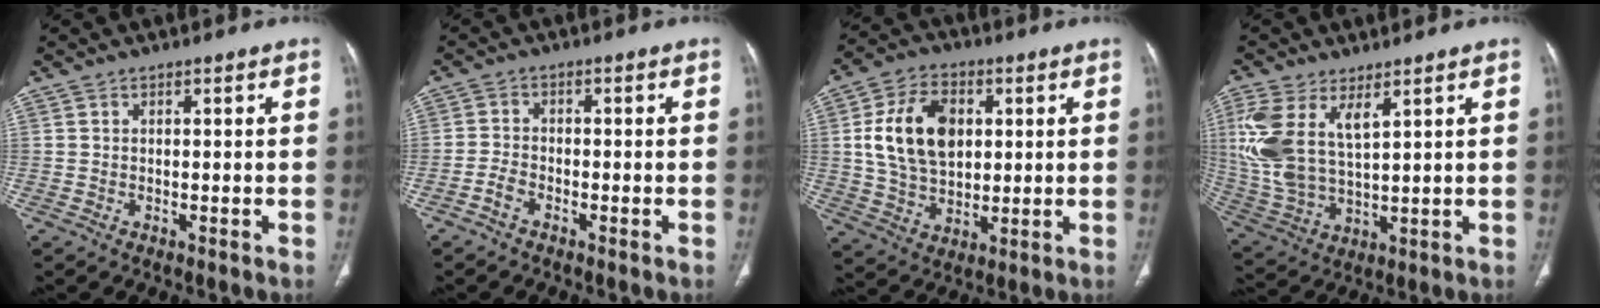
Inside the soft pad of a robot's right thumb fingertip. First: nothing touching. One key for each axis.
{"total": 2.5, "fx": -1.8, "fy": 1.2, "fz": 1.3, "tx": -0.029, "ty": 0.013, "tz": -0.036}
{"total": 14.8, "fx": 2.9, "fy": 10.0, "fz": 10.5, "tx": -0.165, "ty": -0.002, "tz": 0.054}
{"total": 13.7, "fx": 5.5, "fy": 6.7, "fz": 10.6, "tx": -0.240, "ty": -0.012, "tz": 0.126}